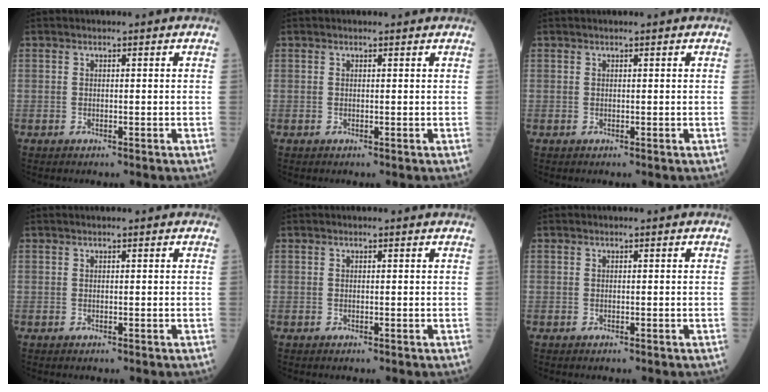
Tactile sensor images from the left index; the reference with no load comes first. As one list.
[{"total": 1.0, "force": [1.0, 0.1, 0.1], "torque": [-0.010, 0.006, 0.009]}, {"total": 0.7, "force": [0.6, 0.1, 0.3], "torque": [-0.003, 0.012, 0.010]}, {"total": 1.4, "force": [1.0, 0.5, 0.8], "torque": [-0.007, 0.020, 0.010]}, {"total": 0.6, "force": [0.6, 0.0, 0.1], "torque": [-0.009, 0.003, 0.005]}, {"total": 0.0}]